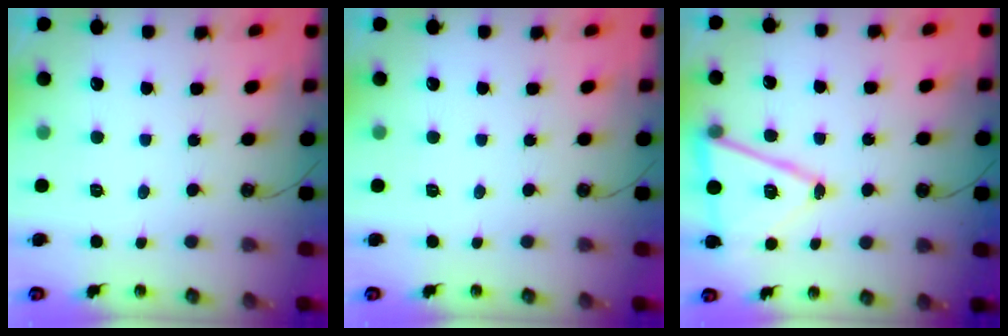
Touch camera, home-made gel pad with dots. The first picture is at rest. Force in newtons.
{"total": 0.0}
{"total": 13.1, "press": 12.6, "slide": 3.7}